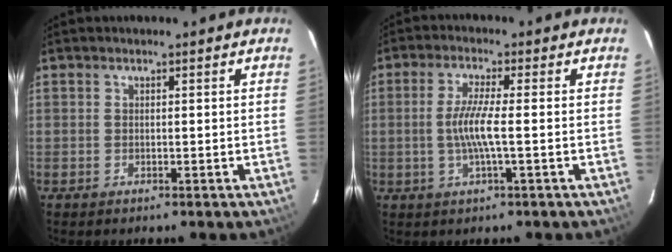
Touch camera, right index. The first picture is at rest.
{"total": 5.7, "force": [-0.8, -0.1, 5.6], "torque": [-0.112, -0.004, -0.016]}